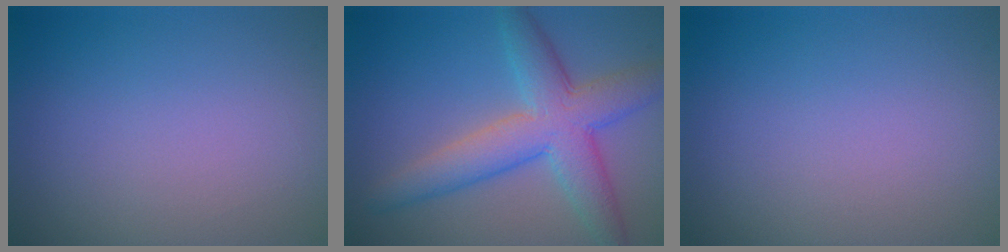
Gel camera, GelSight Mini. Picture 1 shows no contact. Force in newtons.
{"total": 6.5, "press": 6.5, "slide": 0.2}
{"total": 0.0}